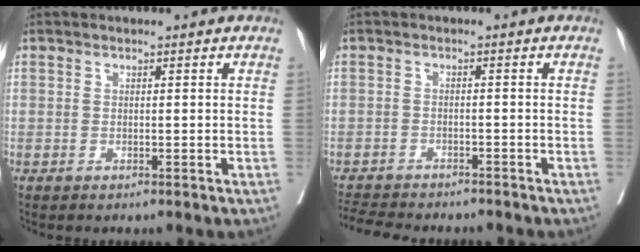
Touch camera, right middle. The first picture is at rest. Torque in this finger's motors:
{"motor_torque": [0.44, -0.42, 0.17, 0.05]}